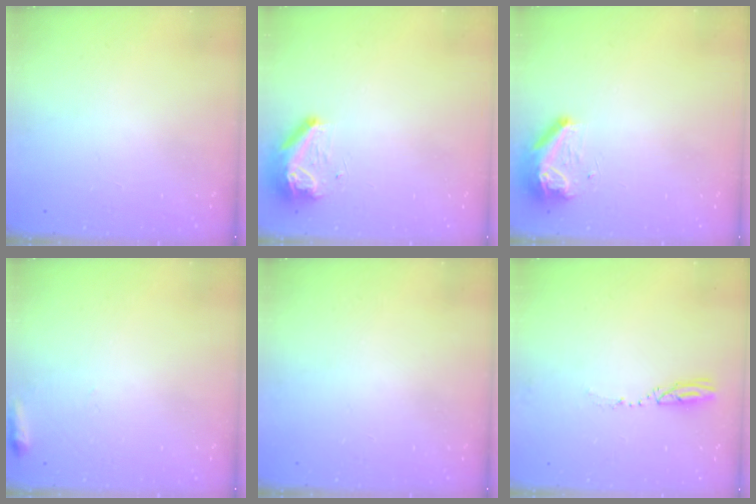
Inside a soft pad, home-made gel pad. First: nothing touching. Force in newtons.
{"total": 8.4, "press": 8.4, "slide": 0.9}
{"total": 8.4, "press": 8.4, "slide": 0.9}
{"total": 5.7, "press": 5.7, "slide": 1.0}
{"total": 0.0}
{"total": 3.4, "press": 3.2, "slide": 1.3}